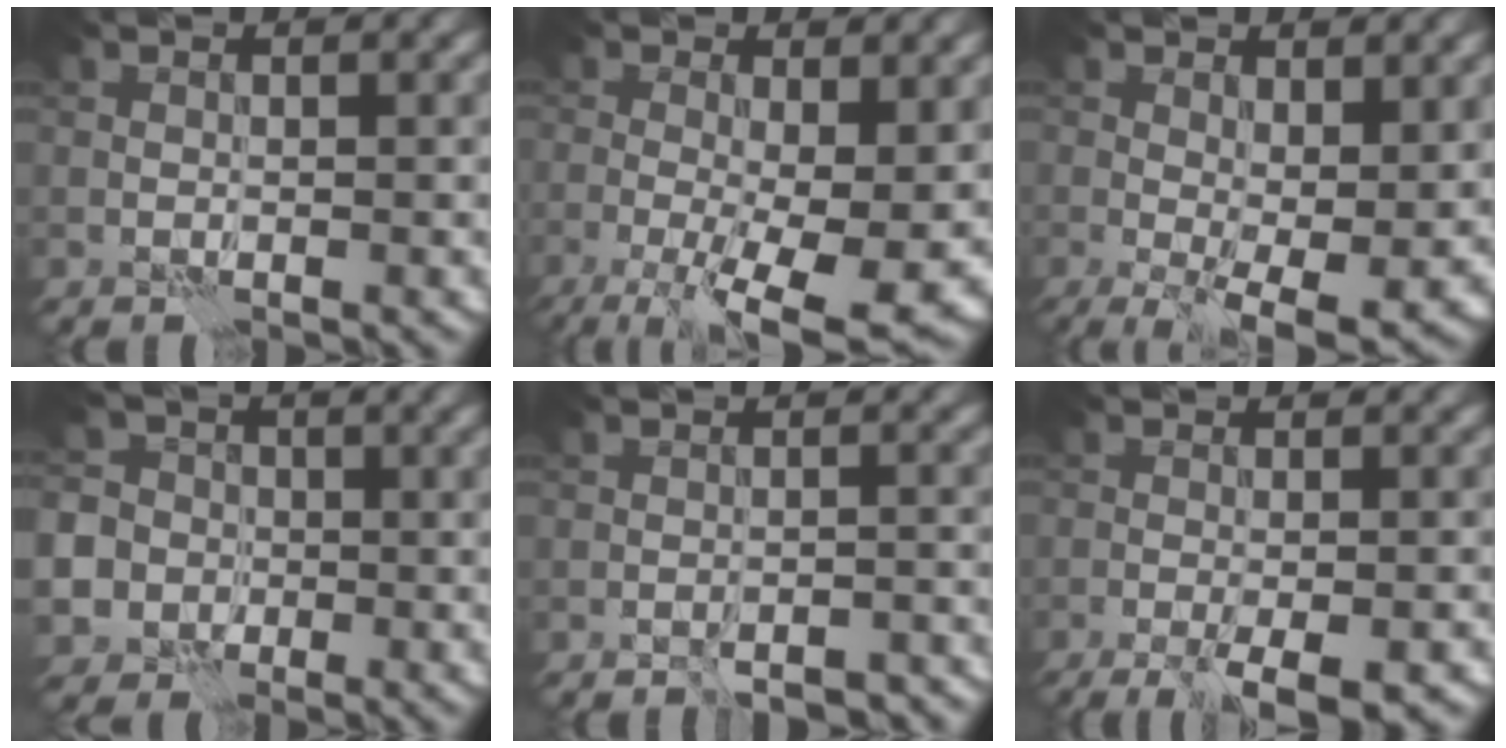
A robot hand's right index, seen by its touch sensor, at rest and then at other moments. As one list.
[{"total": 11.4, "force": [-2.9, 4.2, 10.2], "torque": [-0.158, -0.015, -0.036]}, {"total": 7.5, "force": [-1.1, 3.1, 6.7], "torque": [-0.104, -0.017, -0.008]}, {"total": 11.3, "force": [-3.4, 10.4, 2.7], "torque": [-0.078, -0.007, -0.083]}, {"total": 3.5, "force": [-3.1, 0.9, 1.5], "torque": [-0.019, 0.010, -0.036]}, {"total": 6.5, "force": [-3.8, 1.7, 5.0], "torque": [-0.072, -0.017, -0.047]}]